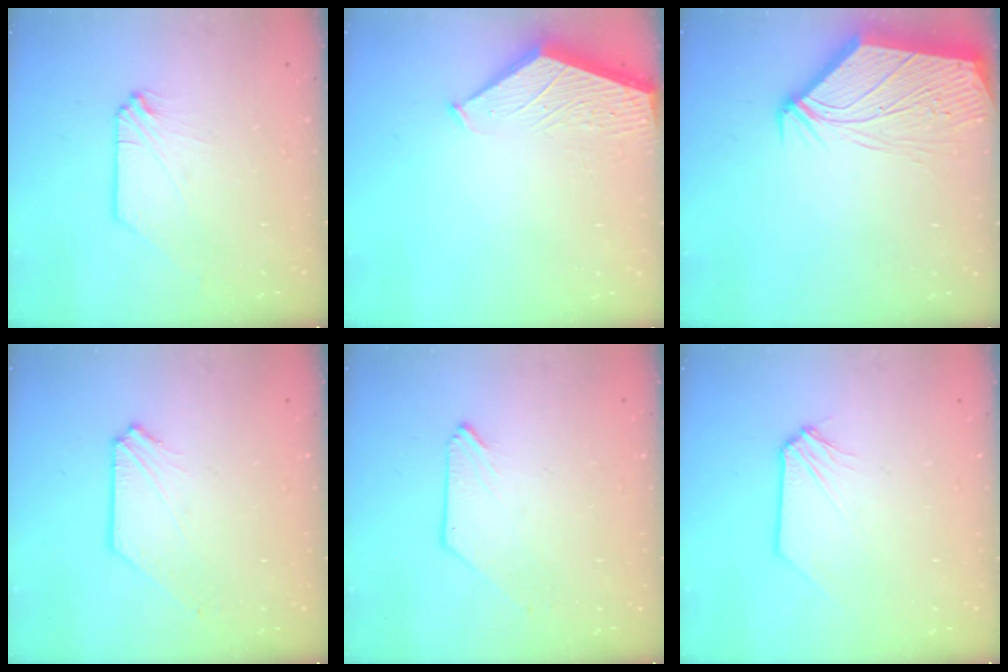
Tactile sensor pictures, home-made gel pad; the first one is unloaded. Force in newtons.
{"total": 2.1, "press": 2.1, "slide": 0.2}
{"total": 7.8, "press": 7.7, "slide": 1.0}
{"total": 1.0, "press": 1.0, "slide": 0.1}
{"total": 0.0}
{"total": 1.1, "press": 1.1, "slide": 0.2}